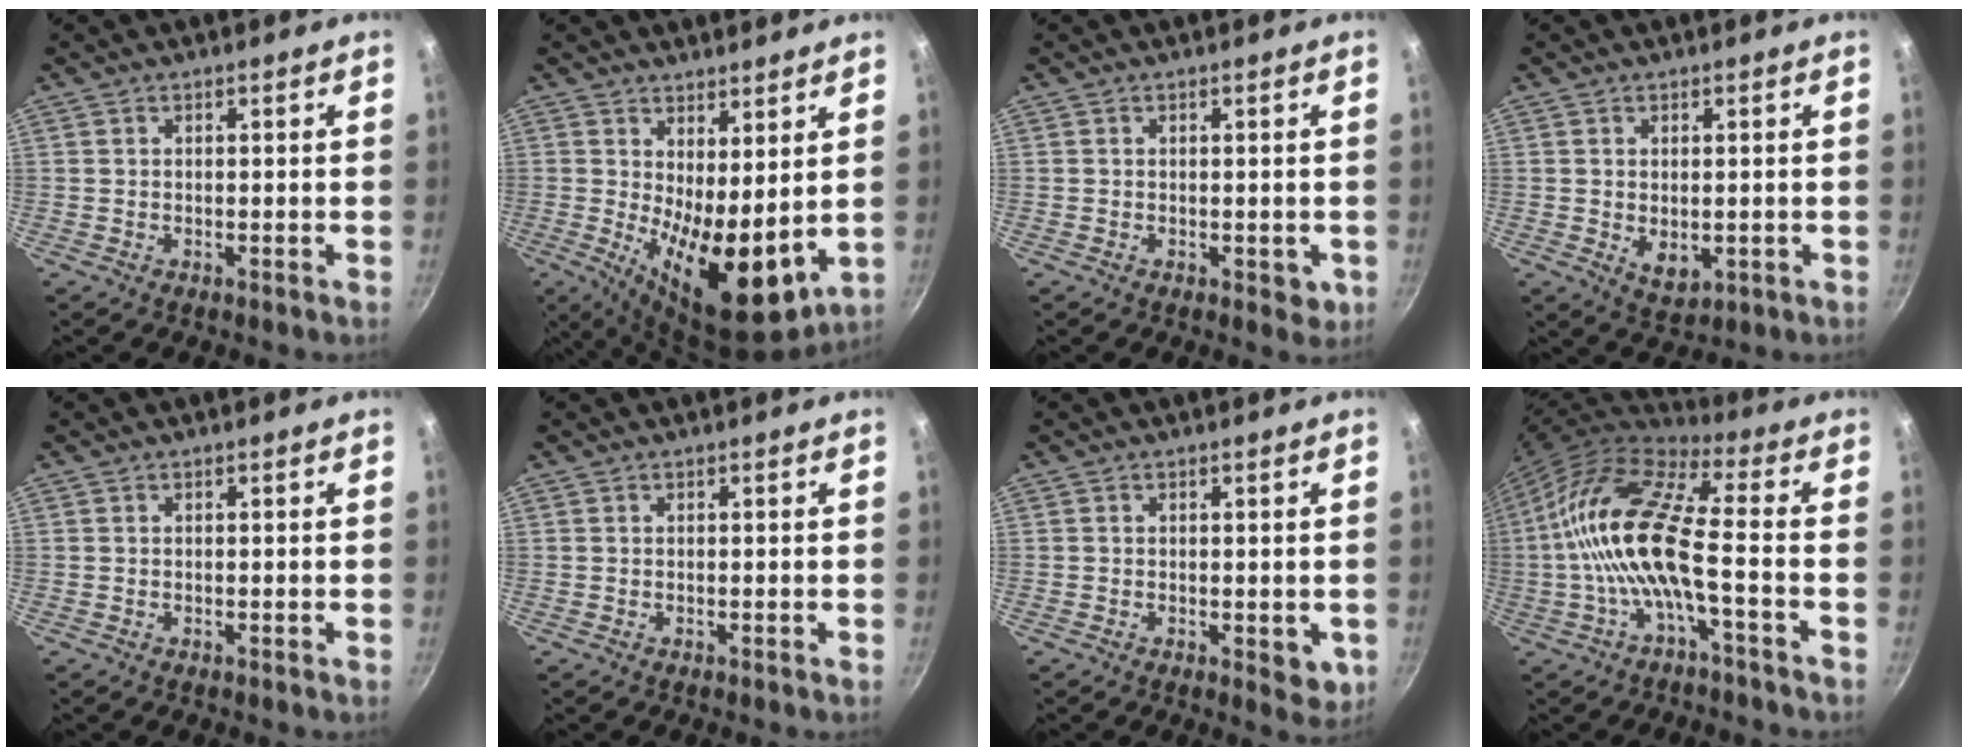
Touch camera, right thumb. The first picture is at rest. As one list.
[{"total": 14.1, "force": [1.3, 6.0, 12.7], "torque": [-0.169, -0.031, 0.034]}, {"total": 2.8, "force": [-0.5, 1.9, 2.0], "torque": [-0.020, -0.005, -0.006]}, {"total": 4.8, "force": [-0.3, 3.1, 3.6], "torque": [-0.055, -0.015, 0.003]}, {"total": 0.0}, {"total": 0.0}, {"total": 3.8, "force": [-0.5, 2.3, 3.0], "torque": [-0.038, -0.010, -0.005]}, {"total": 16.2, "force": [-2.7, 5.0, 15.2], "torque": [-0.307, 0.039, -0.066]}]